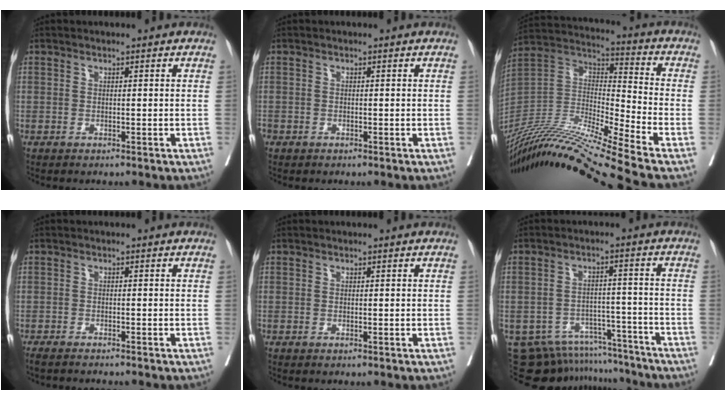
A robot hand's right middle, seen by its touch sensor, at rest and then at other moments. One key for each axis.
{"total": 1.0, "fx": -0.6, "fy": 0.8, "fz": 0.2, "tx": -0.008, "ty": 0.002, "tz": -0.011}
{"total": 21.4, "fx": -18.4, "fy": -2.7, "fz": 10.6, "tx": -0.231, "ty": -0.006, "tz": -0.342}
{"total": 3.4, "fx": -3.1, "fy": 0.2, "fz": 1.5, "tx": -0.023, "ty": -0.007, "tz": -0.044}
{"total": 0.0}
{"total": 12.5, "fx": -11.6, "fy": 4.3, "fz": 1.4, "tx": -0.018, "ty": 0.028, "tz": -0.156}